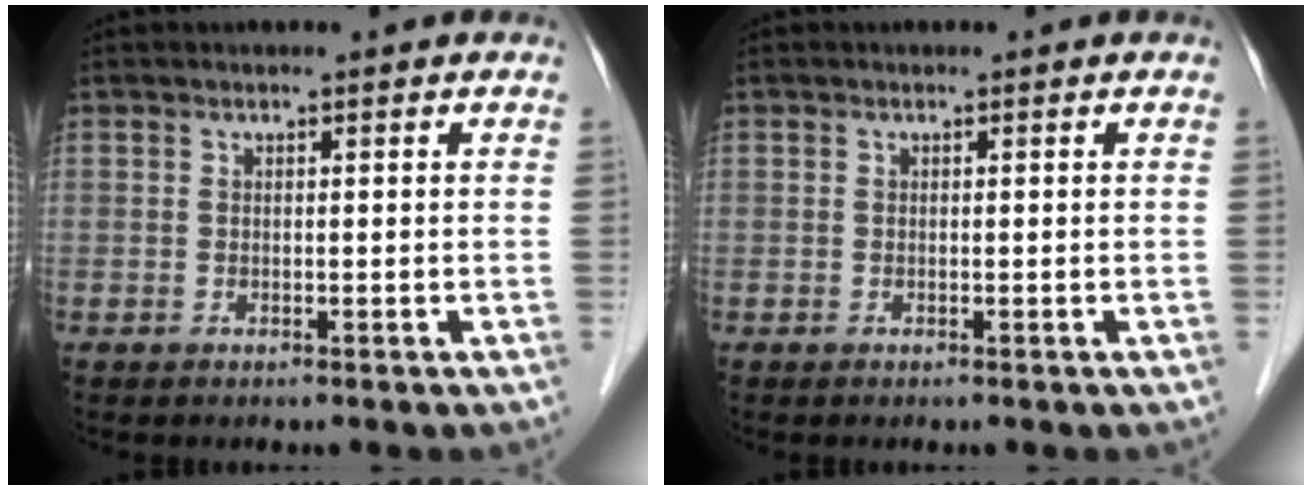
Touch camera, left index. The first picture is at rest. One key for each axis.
{"total": 0.0}